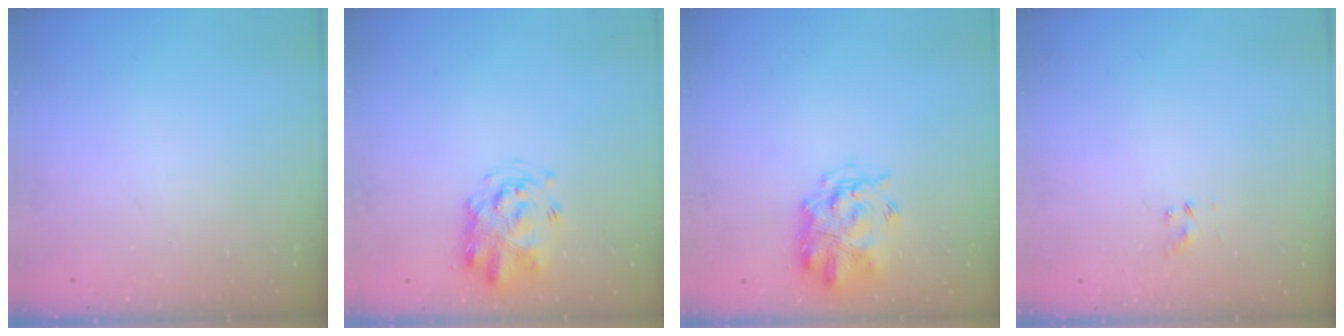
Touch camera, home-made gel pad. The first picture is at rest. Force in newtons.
{"total": 3.4, "press": 3.3, "slide": 0.8}
{"total": 3.5, "press": 3.1, "slide": 1.6}
{"total": 1.0, "press": 0.9, "slide": 0.4}